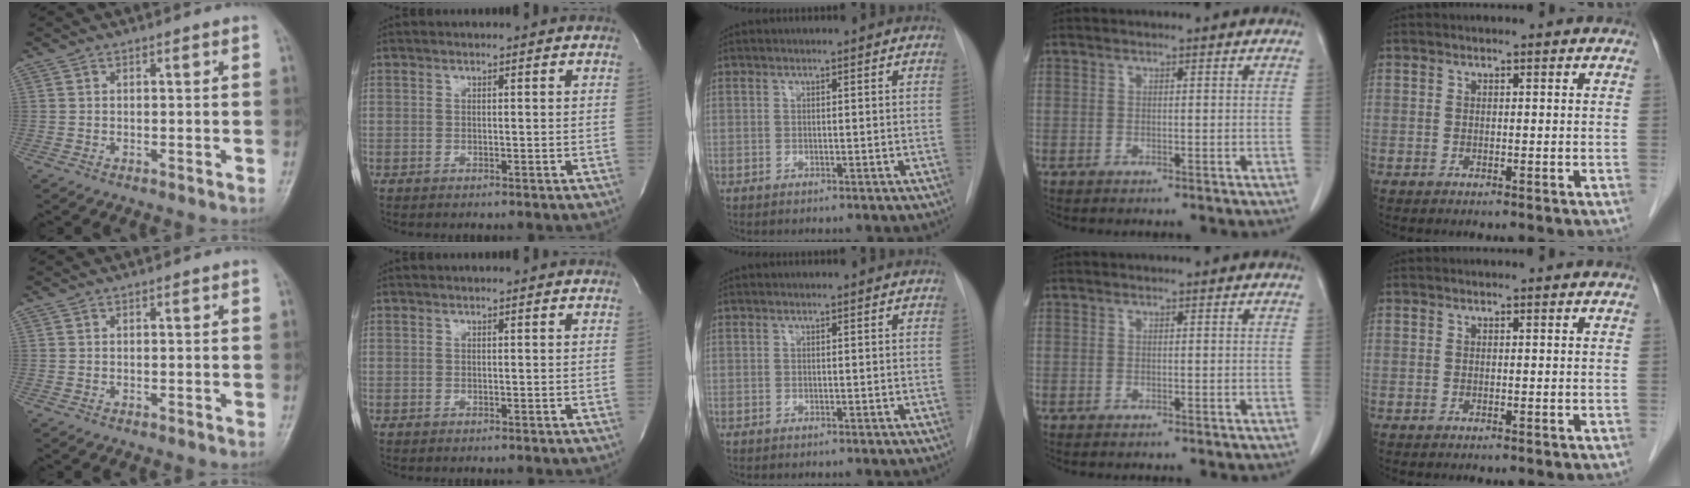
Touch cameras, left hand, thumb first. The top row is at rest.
{}